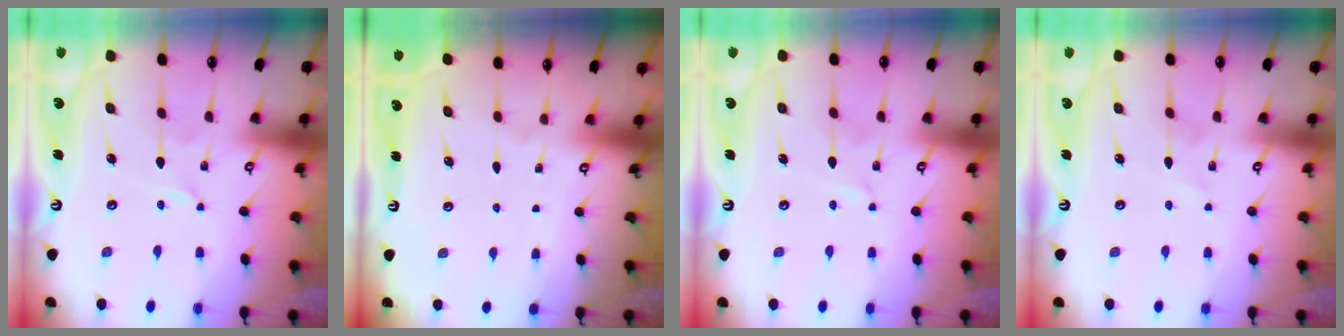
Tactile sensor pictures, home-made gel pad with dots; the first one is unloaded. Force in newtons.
{"total": 0.0}
{"total": 1.7, "press": 1.7, "slide": 0.1}
{"total": 1.5, "press": 1.5, "slide": 0.1}